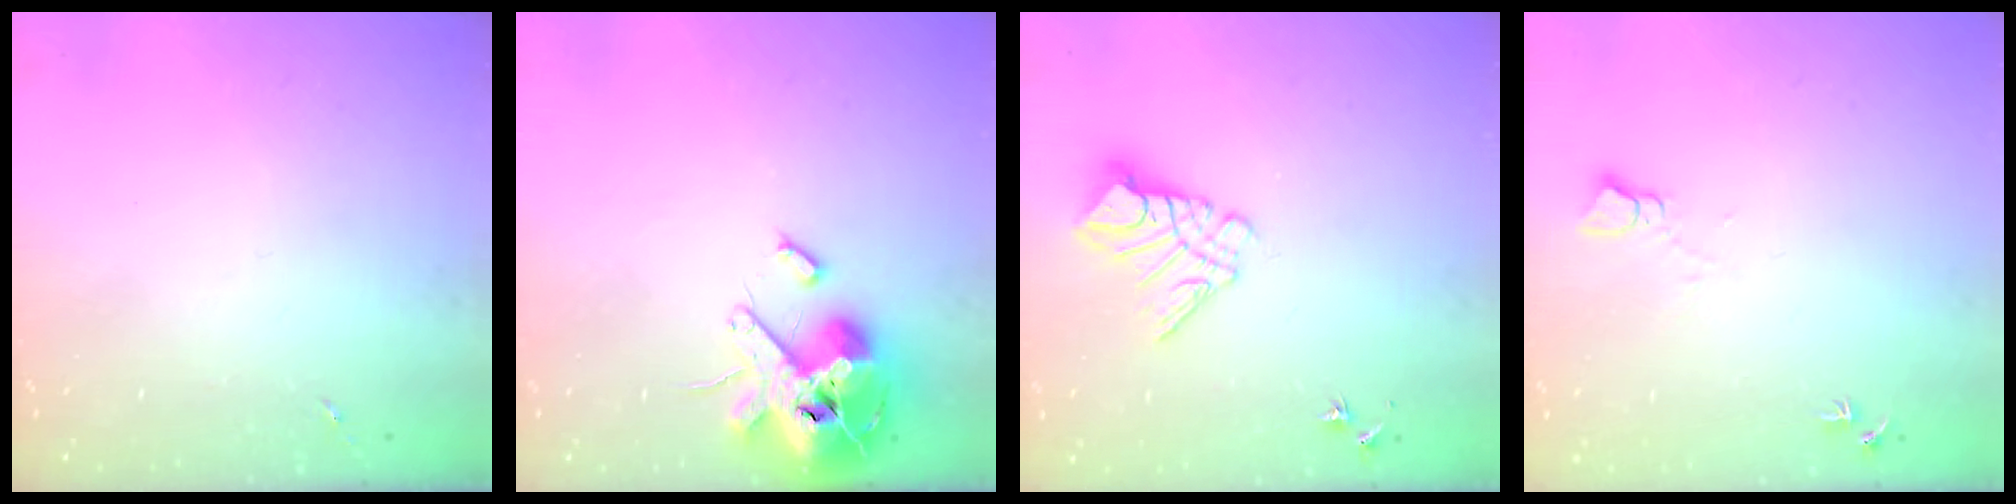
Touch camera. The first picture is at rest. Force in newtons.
{"total": 15.4, "press": 15.2, "slide": 2.6}
{"total": 10.6, "press": 10.5, "slide": 1.1}
{"total": 5.2, "press": 5.2, "slide": 0.6}